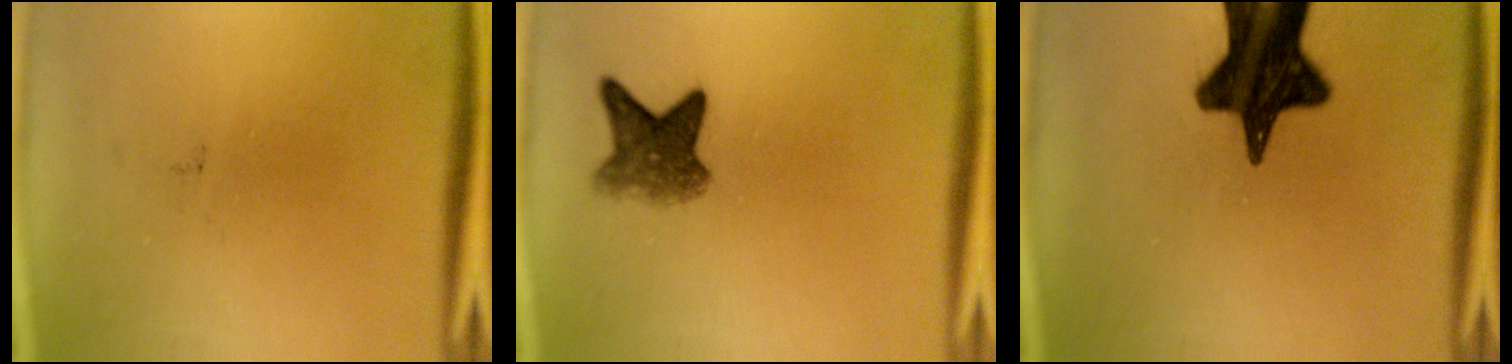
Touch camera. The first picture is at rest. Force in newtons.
{"total": 5.2}
{"total": 16.6}